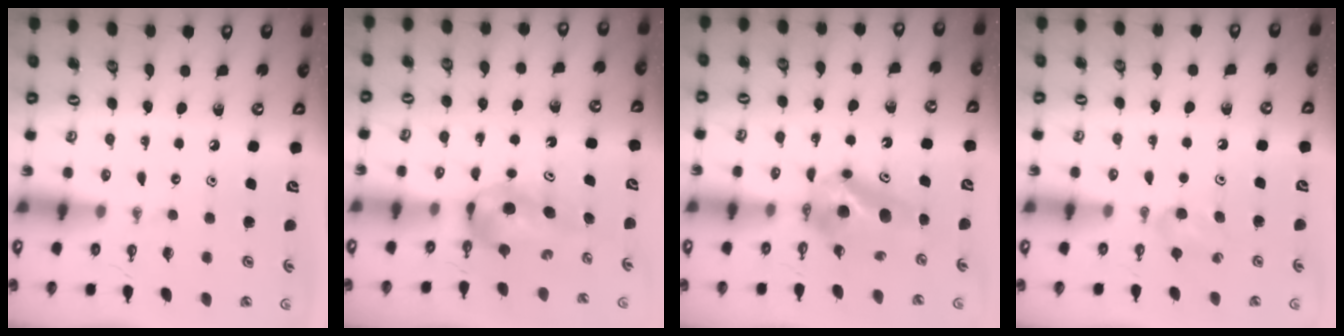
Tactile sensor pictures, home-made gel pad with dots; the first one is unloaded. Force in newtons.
{"total": 8.3, "press": 4.3, "slide": 7.1}
{"total": 8.4, "press": 5.9, "slide": 5.9}
{"total": 5.5, "press": 2.8, "slide": 4.8}